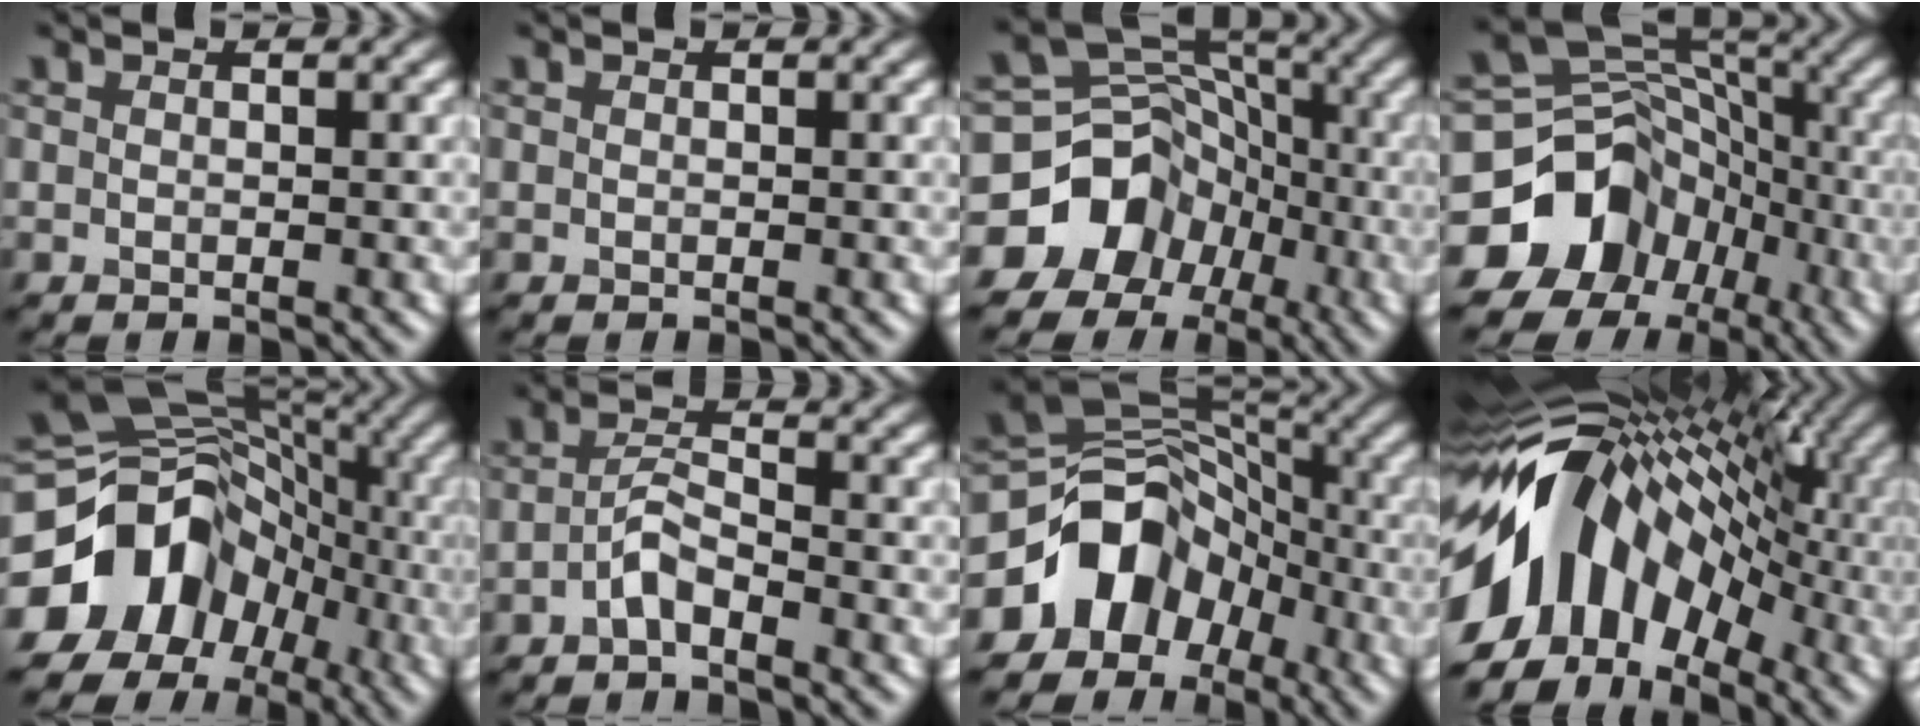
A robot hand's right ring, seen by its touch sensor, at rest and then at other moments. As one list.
[{"total": 0.0}, {"total": 9.9, "force": [-4.6, 8.3, 2.7], "torque": [-0.042, 0.007, -0.096]}, {"total": 12.5, "force": [-5.9, 10.3, 4.0], "torque": [-0.076, 0.000, -0.110]}, {"total": 13.5, "force": [-4.9, 11.0, 6.0], "torque": [-0.103, 0.001, -0.092]}, {"total": 2.2, "force": [-1.4, 0.6, 1.6], "torque": [-0.034, 0.007, -0.032]}, {"total": 9.5, "force": [-4.3, 7.3, 4.3], "torque": [-0.065, 0.008, -0.090]}, {"total": 14.4, "force": [-2.9, 9.5, 10.5], "torque": [-0.177, 0.027, -0.076]}]